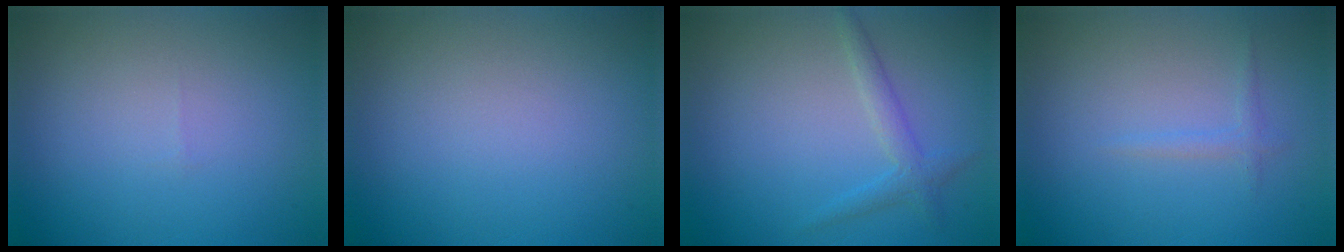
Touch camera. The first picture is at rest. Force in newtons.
{"total": 0.0}
{"total": 1.9, "press": 1.9, "slide": 0.2}
{"total": 0.8, "press": 0.8, "slide": 0.0}